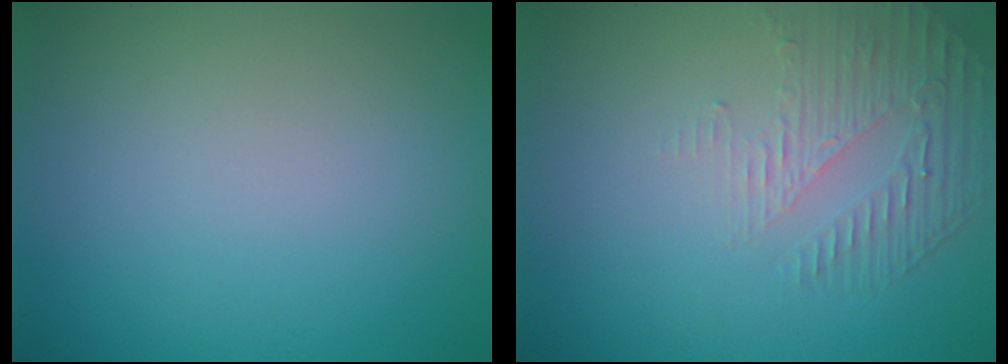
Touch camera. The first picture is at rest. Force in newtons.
{"total": 1.8, "press": 1.1, "slide": 1.5}